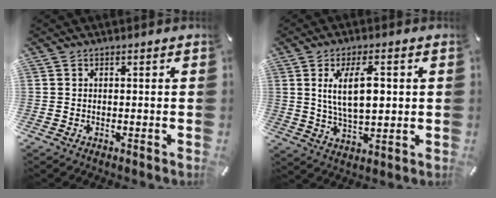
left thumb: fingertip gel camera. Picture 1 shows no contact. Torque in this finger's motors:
{"motor_torque": [1.66, 1.61, 1.04, -0.61, 0.13]}